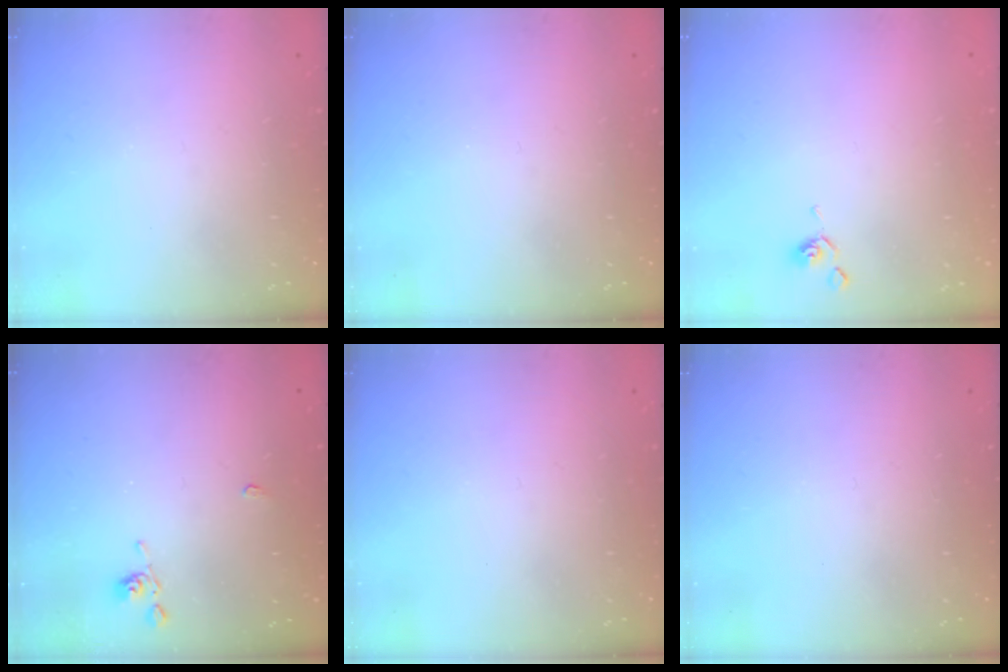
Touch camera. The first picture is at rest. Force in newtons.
{"total": 0.0}
{"total": 0.8, "press": 0.8, "slide": 0.2}
{"total": 2.1, "press": 2.1, "slide": 0.5}
{"total": 0.0}
{"total": 0.0}